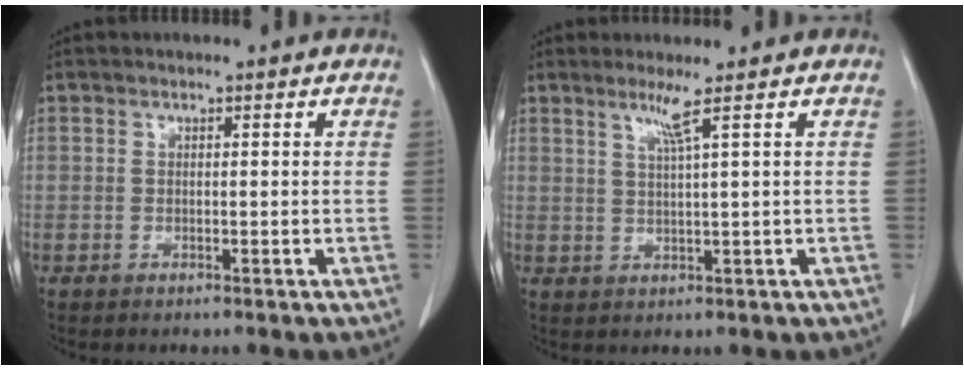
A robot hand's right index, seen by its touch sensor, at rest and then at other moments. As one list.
[{"total": 2.8, "force": [1.6, -1.1, 2.0], "torque": [-0.044, -0.009, 0.037]}]